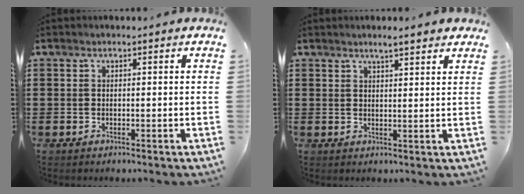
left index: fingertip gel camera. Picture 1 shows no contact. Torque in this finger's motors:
{"motor_torque": [1.03, 1.11, 0.04, 0.01]}